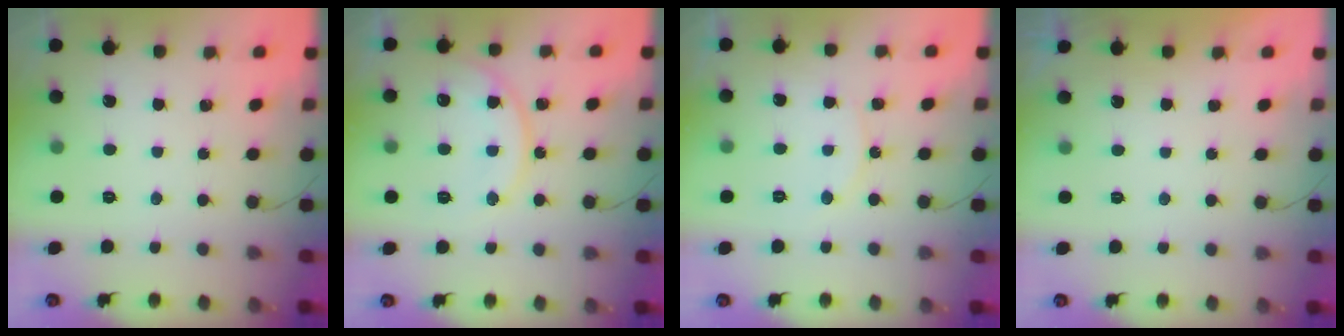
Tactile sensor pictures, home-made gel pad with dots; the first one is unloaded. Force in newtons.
{"total": 12.8, "press": 12.8, "slide": 1.1}
{"total": 7.0, "press": 7.0, "slide": 0.2}
{"total": 1.1, "press": 1.0, "slide": 0.5}